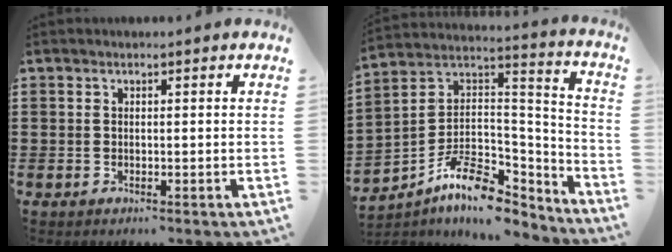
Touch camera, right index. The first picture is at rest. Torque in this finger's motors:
{"motor_torque": [-0.35, -0.18, -0.05, -0.04]}